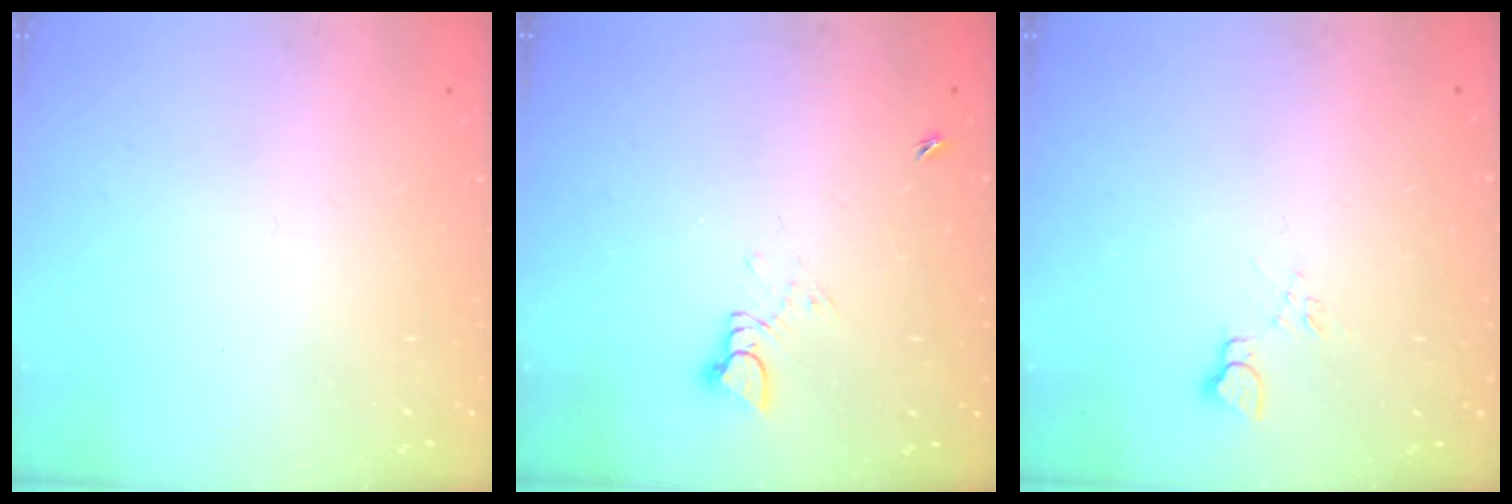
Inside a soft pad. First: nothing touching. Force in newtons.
{"total": 3.7, "press": 3.7, "slide": 0.3}
{"total": 5.4, "press": 5.4, "slide": 0.7}